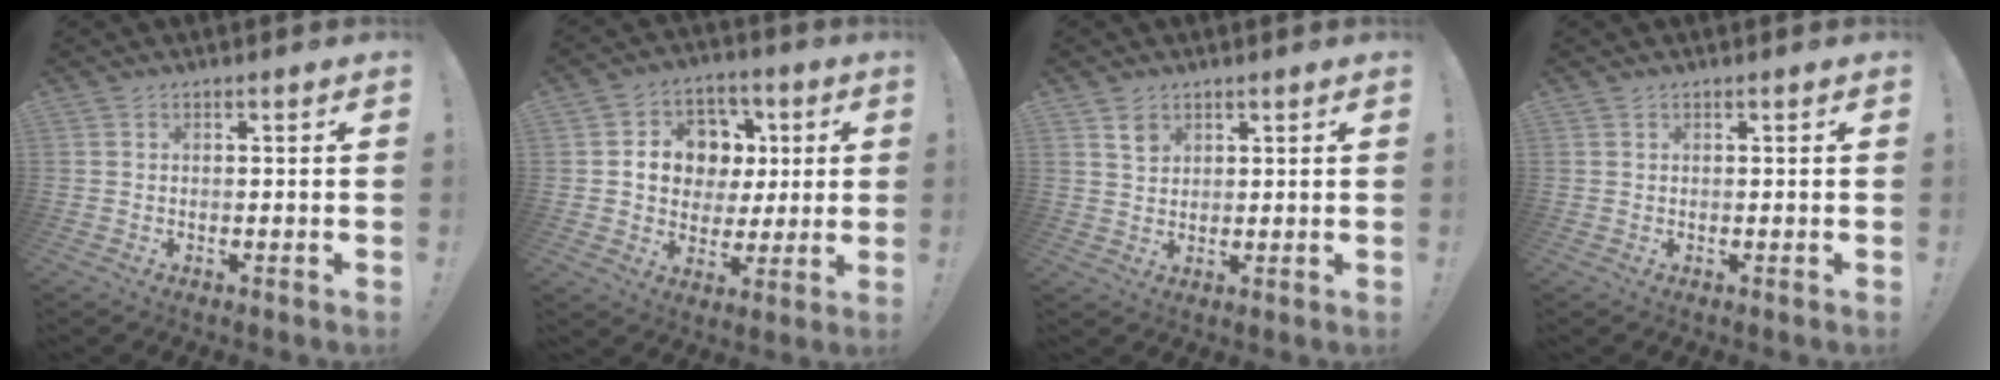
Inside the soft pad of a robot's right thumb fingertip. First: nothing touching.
{"total": 12.2, "force": [2.0, 10.9, 5.1], "torque": [-0.065, -0.004, 0.052]}
{"total": 4.0, "force": [2.6, 2.8, 1.2], "torque": [0.000, -0.017, 0.044]}
{"total": 0.0}